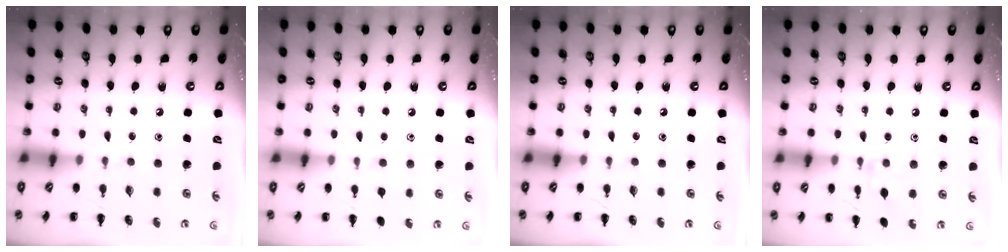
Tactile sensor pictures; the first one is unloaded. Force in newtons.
{"total": 4.9, "press": 4.5, "slide": 1.9}
{"total": 0.0}
{"total": 7.1, "press": 6.9, "slide": 1.6}